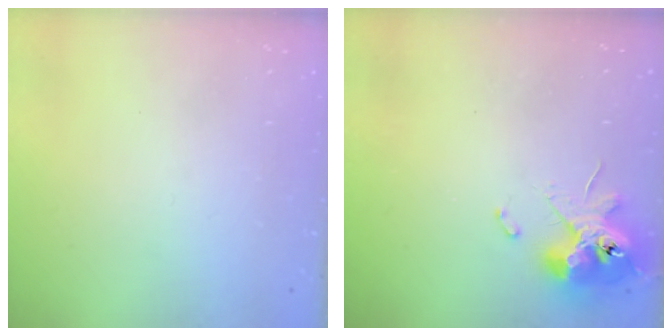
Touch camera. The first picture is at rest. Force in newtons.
{"total": 13.1, "press": 13.0, "slide": 1.7}